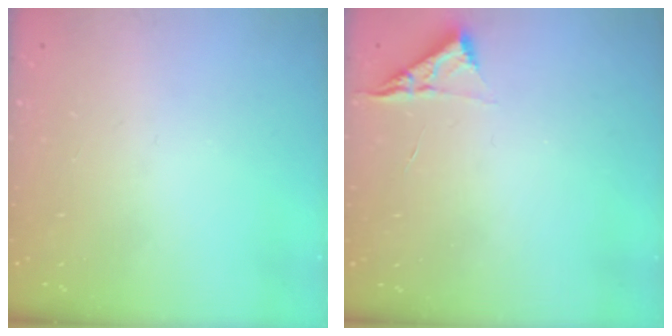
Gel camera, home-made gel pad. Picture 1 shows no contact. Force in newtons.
{"total": 5.1, "press": 5.0, "slide": 0.7}